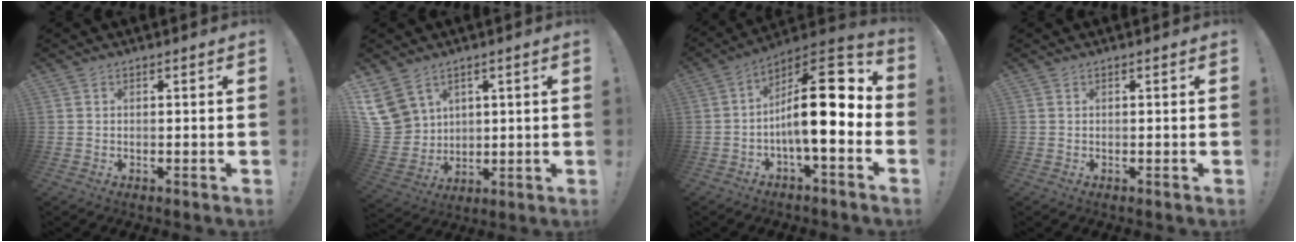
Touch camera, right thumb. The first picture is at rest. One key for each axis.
{"total": 11.3, "fx": 6.7, "fy": 8.2, "fz": 3.9, "tx": -0.085, "ty": -0.041, "tz": 0.138}
{"total": 19.3, "fx": -0.1, "fy": 6.3, "fz": 18.2, "tx": -0.284, "ty": 0.002, "tz": 0.000}
{"total": 0.0}